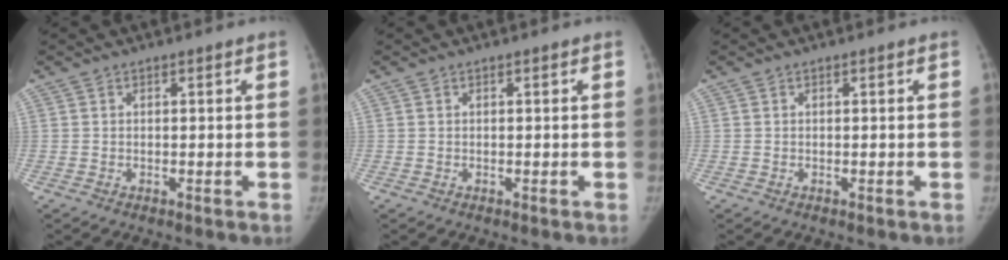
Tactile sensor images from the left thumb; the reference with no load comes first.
{"total": 0.0}
{"total": 0.0}